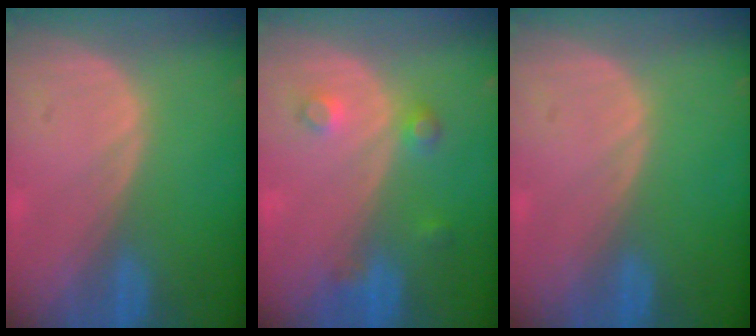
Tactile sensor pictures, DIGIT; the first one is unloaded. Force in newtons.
{"total": 3.2, "press": 3.1, "slide": 0.8}
{"total": 0.0}